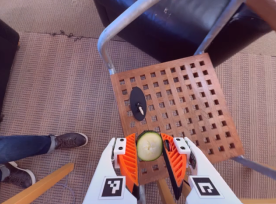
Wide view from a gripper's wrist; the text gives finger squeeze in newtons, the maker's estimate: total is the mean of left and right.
{"total": 7.2, "left": 7.0, "right": 7.4}